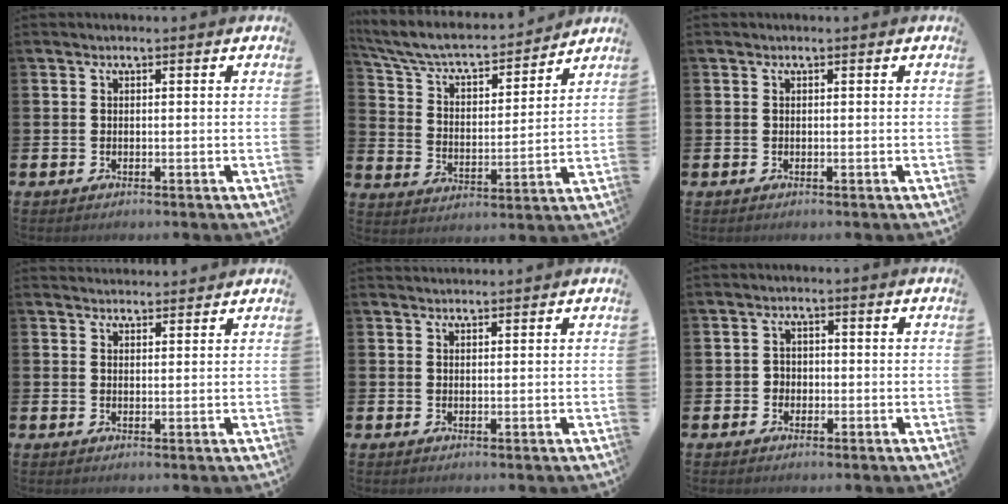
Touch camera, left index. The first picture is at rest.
{"total": 7.2, "force": [6.5, 1.9, 2.4], "torque": [-0.085, -0.049, 0.110]}
{"total": 0.0}
{"total": 2.3, "force": [2.3, 0.5, -0.1], "torque": [0.004, -0.012, 0.040]}
{"total": 1.3, "force": [1.3, 0.2, 0.1], "torque": [0.006, -0.003, 0.022]}
{"total": 1.8, "force": [-0.8, 1.5, 0.3], "torque": [-0.004, 0.003, -0.021]}